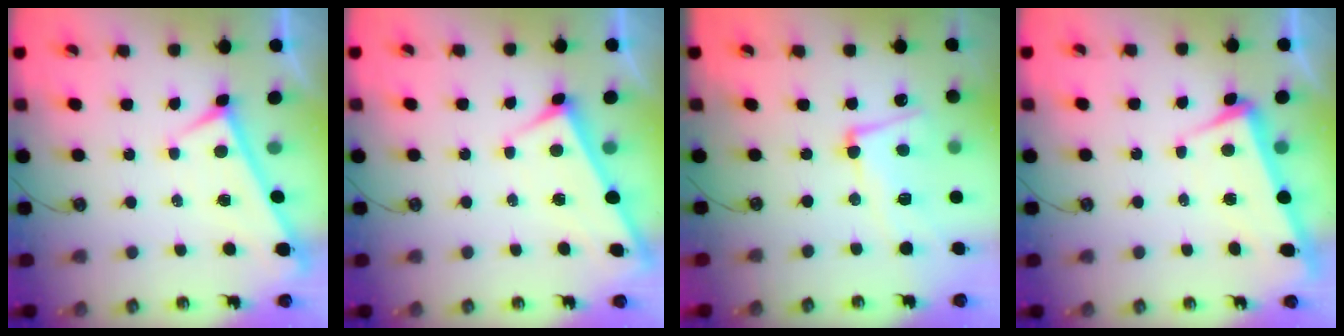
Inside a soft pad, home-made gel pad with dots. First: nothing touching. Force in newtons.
{"total": 3.1, "press": 3.1, "slide": 0.1}
{"total": 6.2, "press": 6.0, "slide": 1.6}
{"total": 3.3, "press": 2.9, "slide": 1.6}